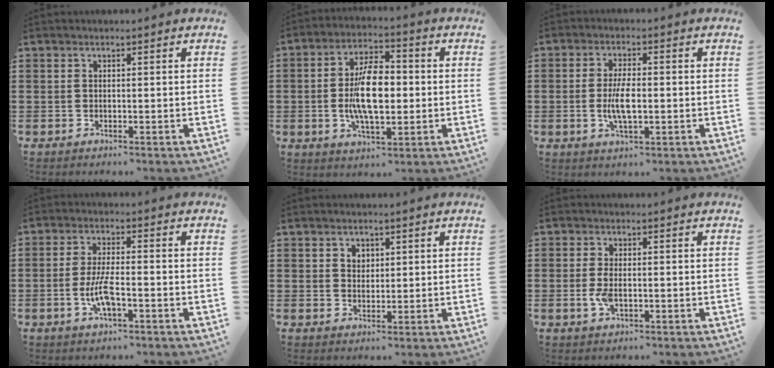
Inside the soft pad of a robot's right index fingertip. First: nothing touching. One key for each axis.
{"total": 10.4, "fx": -0.5, "fy": 4.7, "fz": 9.3, "tx": -0.184, "ty": 0.002, "tz": -0.015}
{"total": 5.6, "fx": -0.7, "fy": 1.9, "fz": 5.2, "tx": -0.113, "ty": -0.004, "tz": -0.019}
{"total": 5.5, "fx": -1.8, "fy": 1.4, "fz": 5.0, "tx": -0.111, "ty": -0.007, "tz": -0.038}
{"total": 1.9, "fx": 1.0, "fy": 1.5, "fz": 0.6, "tx": -0.016, "ty": 0.008, "tz": 0.019}
{"total": 3.1, "fx": -0.6, "fy": 1.3, "fz": 2.8, "tx": -0.072, "ty": -0.007, "tz": -0.017}